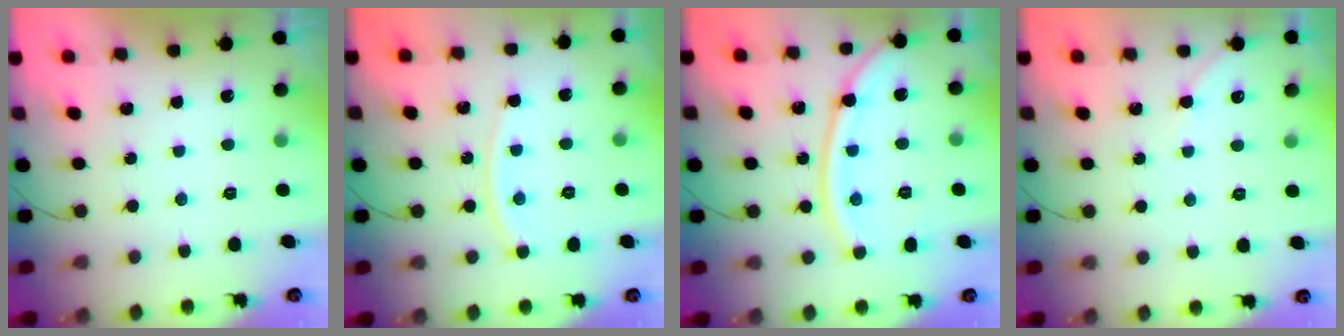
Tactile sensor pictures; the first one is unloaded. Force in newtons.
{"total": 6.8, "press": 6.8, "slide": 0.9}
{"total": 12.4, "press": 12.4, "slide": 0.9}
{"total": 2.9, "press": 2.8, "slide": 0.4}